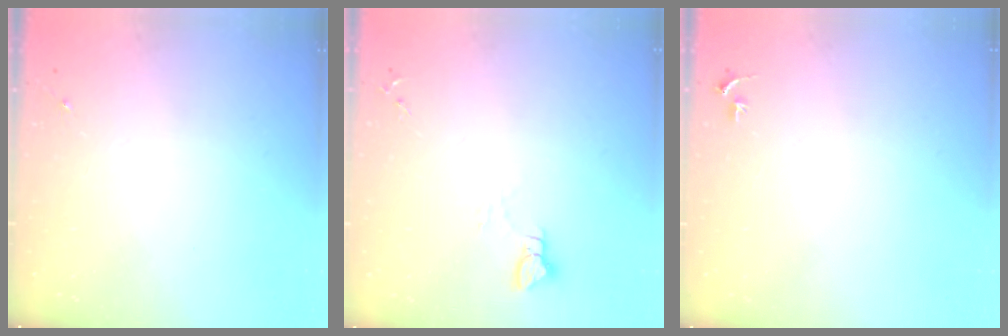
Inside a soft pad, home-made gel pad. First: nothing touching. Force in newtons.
{"total": 3.5, "press": 3.5, "slide": 0.3}
{"total": 3.1, "press": 3.1, "slide": 0.3}